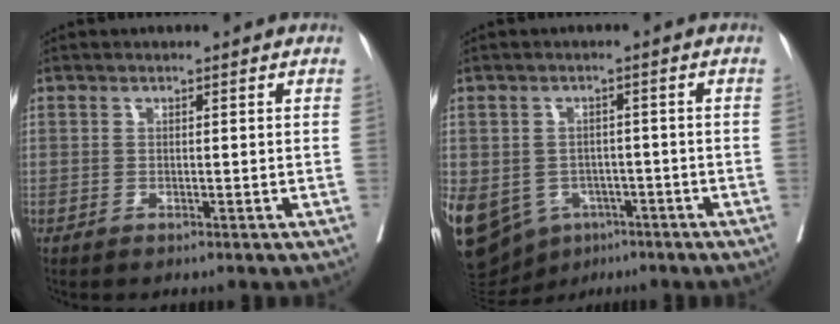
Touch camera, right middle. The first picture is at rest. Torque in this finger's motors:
{"motor_torque": [1.59, -0.55, 1.05, 0.21]}